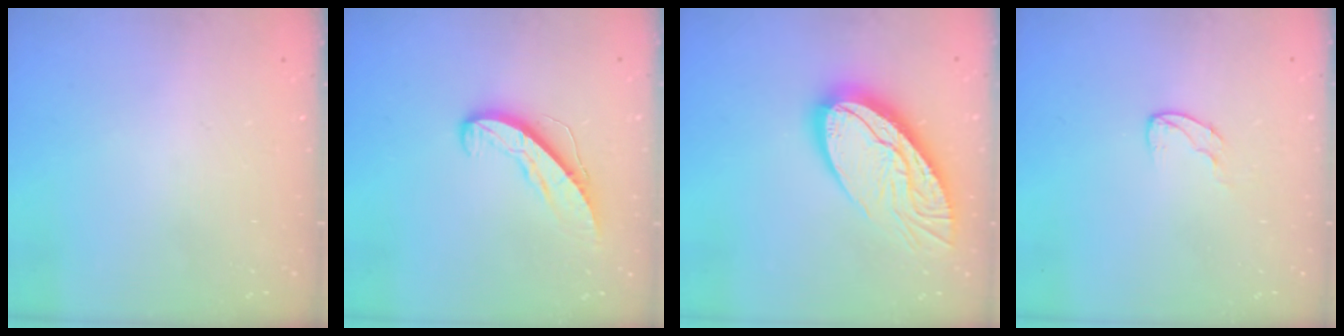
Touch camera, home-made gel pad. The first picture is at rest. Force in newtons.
{"total": 8.7, "press": 8.6, "slide": 0.8}
{"total": 20.0, "press": 19.9, "slide": 1.7}
{"total": 4.6, "press": 4.6, "slide": 0.5}